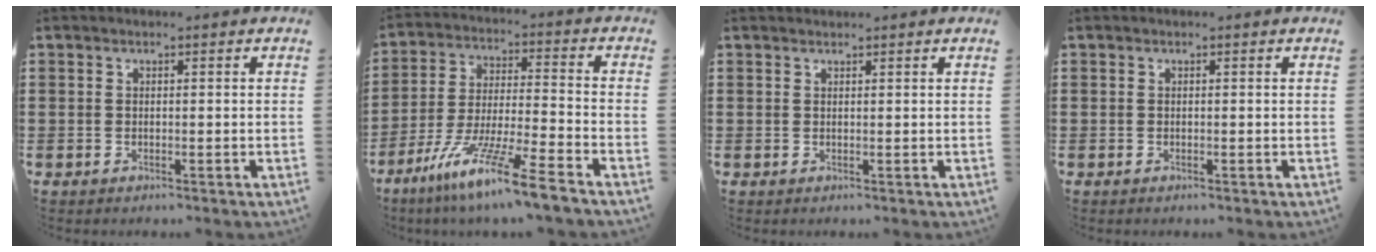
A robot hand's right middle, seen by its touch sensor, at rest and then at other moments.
{"total": 11.2, "force": [-9.0, -0.6, 6.7], "torque": [-0.131, 0.000, -0.179]}
{"total": 0.6, "force": [0.6, 0.1, -0.1], "torque": [0.000, 0.001, 0.011]}
{"total": 0.0}